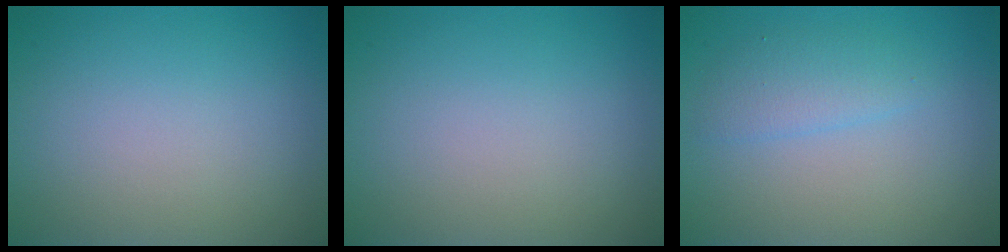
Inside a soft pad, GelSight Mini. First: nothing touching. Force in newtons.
{"total": 0.0}
{"total": 2.0, "press": 2.0, "slide": 0.1}